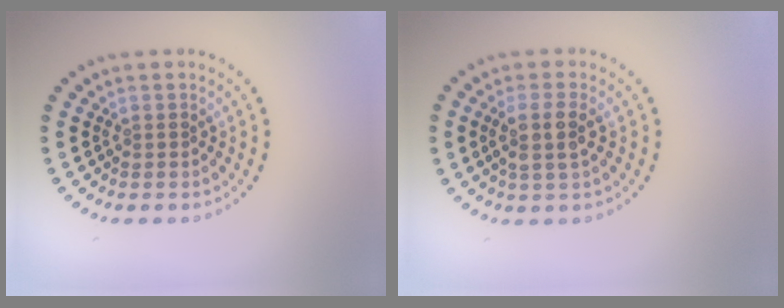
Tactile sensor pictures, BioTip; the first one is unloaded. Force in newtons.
{"total": 2.6, "press": 2.2, "slide": 1.4}